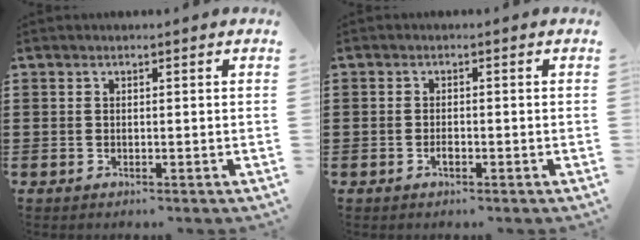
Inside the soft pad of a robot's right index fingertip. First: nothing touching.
{"total": 1.4, "force": [-0.7, 0.6, 1.0], "torque": [-0.022, -0.003, -0.012]}